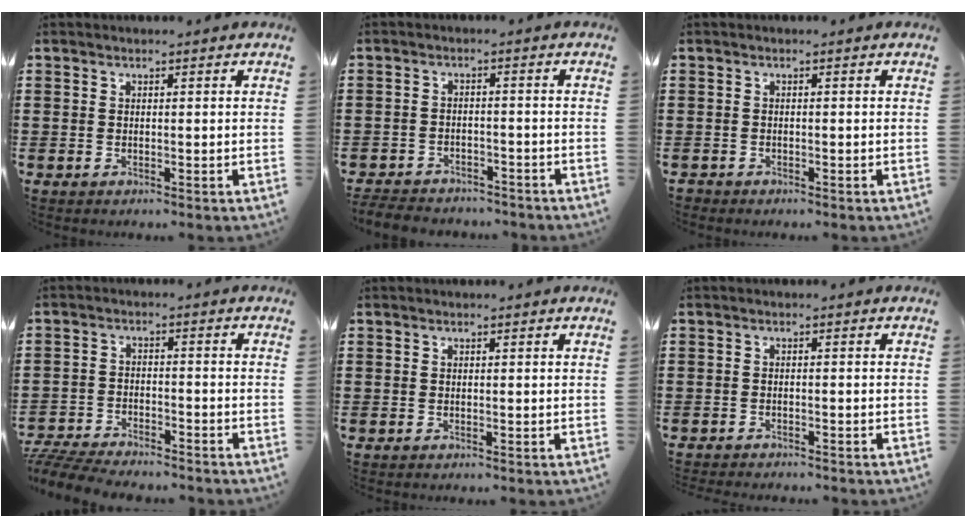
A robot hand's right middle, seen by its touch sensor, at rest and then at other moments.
{"total": 3.5, "force": [-3.4, 0.6, 0.1], "torque": [-0.005, 0.002, -0.074]}
{"total": 0.6, "force": [-0.6, 0.2, 0.0], "torque": [-0.001, 0.001, -0.013]}
{"total": 5.3, "force": [-5.2, 0.5, 1.0], "torque": [-0.034, -0.004, -0.109]}
{"total": 0.0}
{"total": 1.1, "force": [-1.1, 0.1, 0.0], "torque": [-0.003, 0.002, -0.024]}